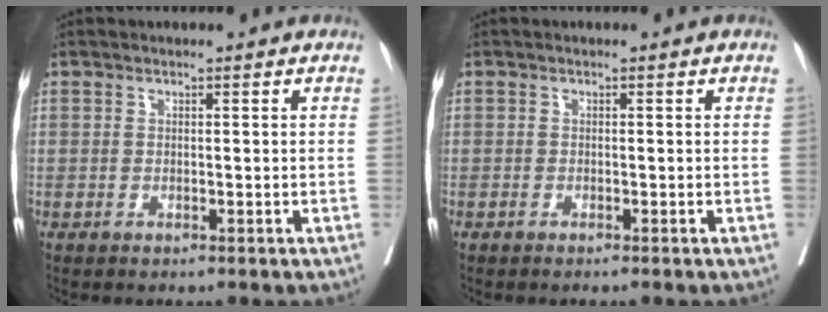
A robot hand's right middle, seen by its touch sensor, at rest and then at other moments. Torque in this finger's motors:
{"motor_torque": [-0.16, 0.03, -0.04, -0.01]}